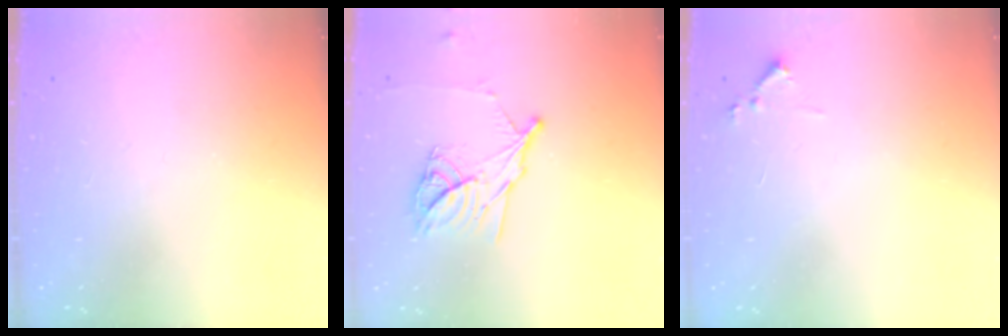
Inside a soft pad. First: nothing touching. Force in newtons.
{"total": 12.7, "press": 12.7, "slide": 0.7}
{"total": 5.7, "press": 5.7, "slide": 0.6}